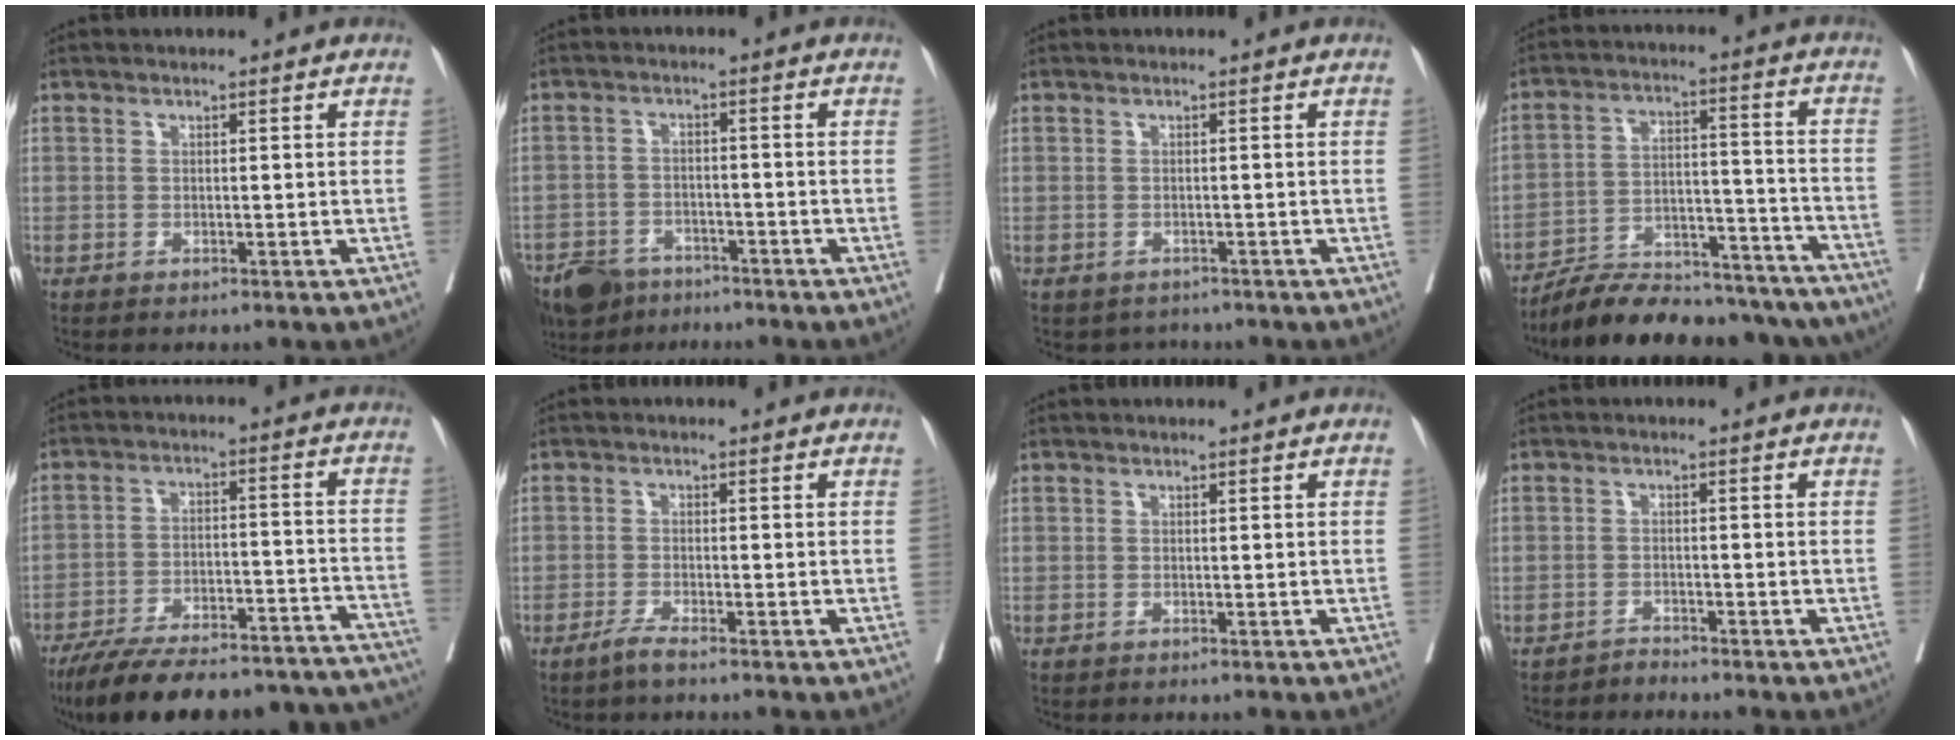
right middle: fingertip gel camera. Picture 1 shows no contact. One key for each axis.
{"total": 8.9, "fx": -7.3, "fy": 4.2, "fz": 2.9, "tx": -0.050, "ty": -0.010, "tz": -0.122}
{"total": 2.4, "fx": -1.9, "fy": 1.3, "fz": 0.2, "tx": -0.005, "ty": 0.004, "tz": -0.027}
{"total": 23.9, "fx": -21.4, "fy": 6.4, "fz": 8.6, "tx": -0.113, "ty": 0.016, "tz": -0.309}
{"total": 29.4, "fx": -25.8, "fy": 6.6, "fz": 12.4, "tx": -0.151, "ty": -0.004, "tz": -0.352}
{"total": 2.0, "fx": -1.6, "fy": -0.2, "fz": 1.2, "tx": -0.029, "ty": -0.005, "tz": -0.035}
{"total": 0.0}
{"total": 1.4, "fx": -1.3, "fy": -0.2, "fz": -0.4, "tx": 0.012, "ty": -0.007, "tz": -0.023}